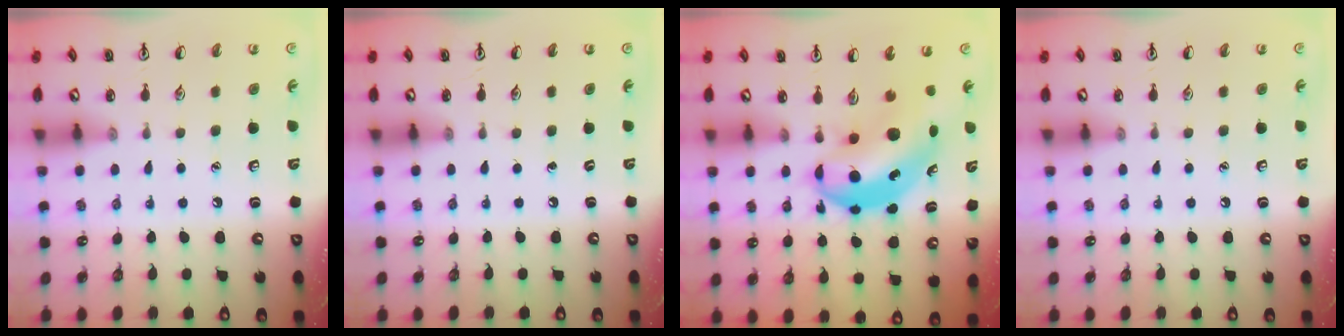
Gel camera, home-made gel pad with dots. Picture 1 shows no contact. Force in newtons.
{"total": 0.0}
{"total": 8.6, "press": 8.2, "slide": 2.3}
{"total": 0.0}